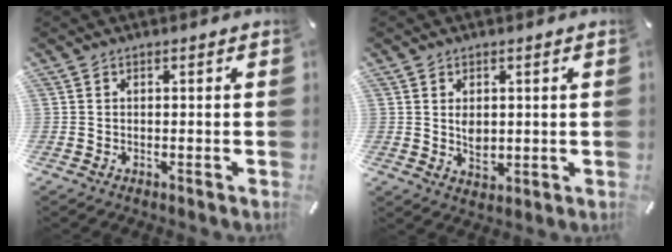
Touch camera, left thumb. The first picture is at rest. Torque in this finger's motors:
{"motor_torque": [0.82, 0.90, 0.25, -0.29, 0.04]}